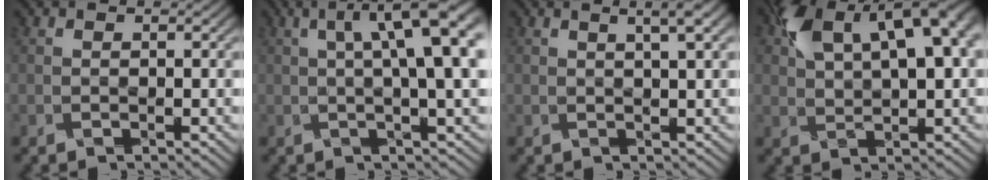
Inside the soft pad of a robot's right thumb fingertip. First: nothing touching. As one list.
[{"total": 10.8, "force": [2.3, 2.7, 10.2], "torque": [-0.137, 0.017, 0.030]}, {"total": 3.2, "force": [1.4, 0.5, 2.8], "torque": [-0.041, 0.009, 0.022]}, {"total": 12.5, "force": [4.5, 6.2, 9.8], "torque": [-0.184, 0.016, 0.080]}]